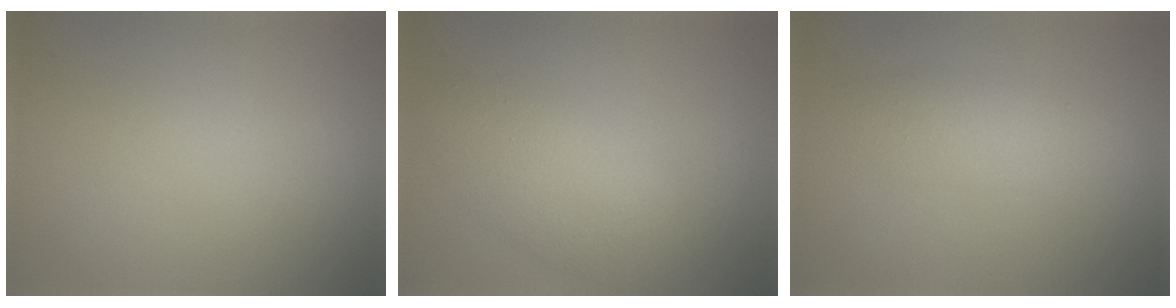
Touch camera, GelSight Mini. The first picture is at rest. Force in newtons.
{"total": 4.0, "press": 4.0, "slide": 0.0}
{"total": 2.3, "press": 2.3, "slide": 0.1}